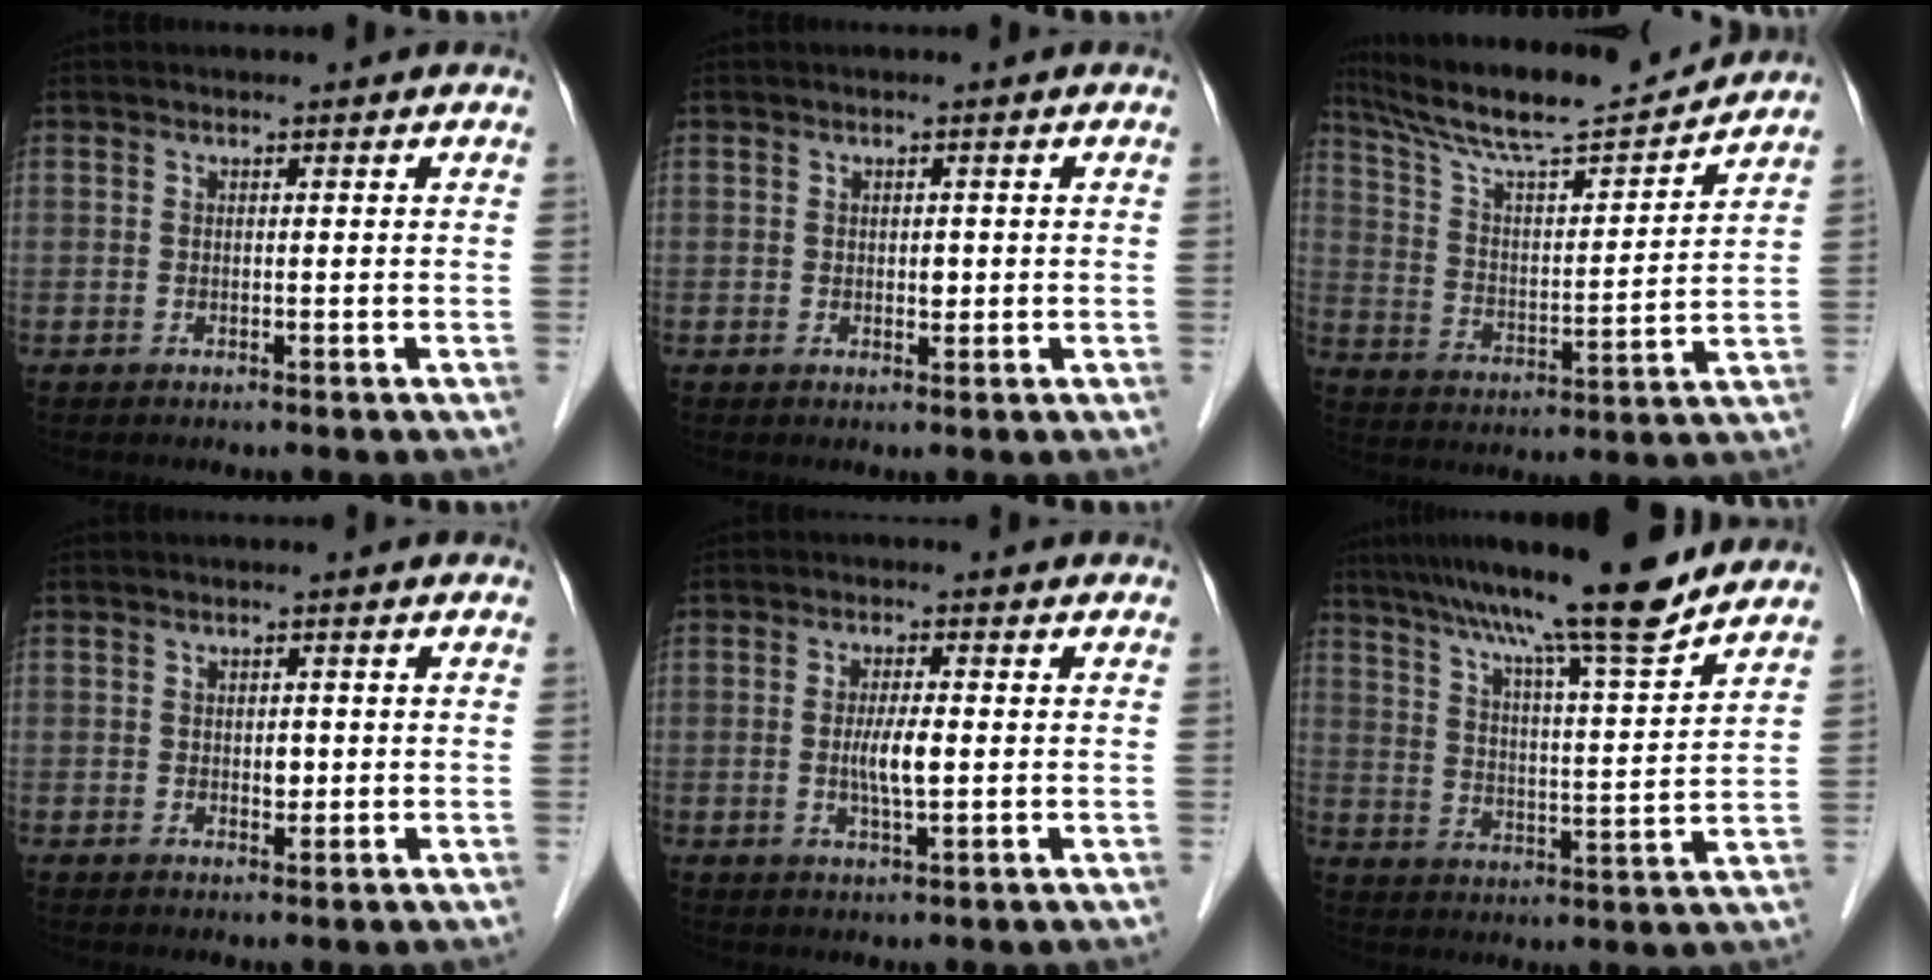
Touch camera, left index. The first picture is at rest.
{"total": 1.2, "force": [0.1, 0.8, 0.9], "torque": [-0.012, 0.000, 0.003]}
{"total": 16.4, "force": [15.0, 0.6, 6.6], "torque": [-0.125, 0.004, 0.252]}
{"total": 1.5, "force": [0.0, 0.9, 1.1], "torque": [-0.016, 0.000, 0.003]}
{"total": 4.0, "force": [-0.3, 0.5, 4.0], "torque": [-0.079, -0.005, -0.004]}
{"total": 15.9, "force": [13.1, -0.5, 8.9], "torque": [-0.144, 0.008, 0.199]}